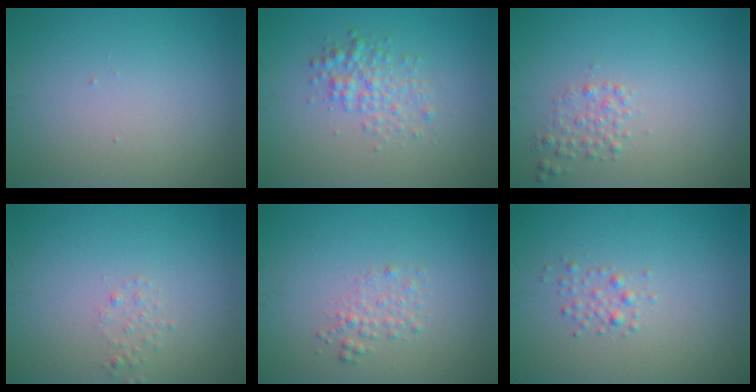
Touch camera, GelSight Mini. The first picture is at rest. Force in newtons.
{"total": 2.5, "press": 2.5, "slide": 0.0}
{"total": 1.5, "press": 1.5, "slide": 0.0}
{"total": 0.8, "press": 0.8, "slide": 0.1}
{"total": 1.4, "press": 1.4, "slide": 0.1}
{"total": 1.2, "press": 1.2, "slide": 0.0}